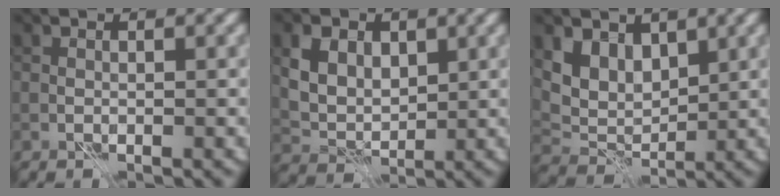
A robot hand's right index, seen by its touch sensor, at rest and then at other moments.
{"total": 6.2, "force": [2.5, 4.4, 3.5], "torque": [-0.077, 0.007, 0.041]}
{"total": 4.0, "force": [2.6, 2.6, 1.7], "torque": [-0.041, -0.013, 0.042]}